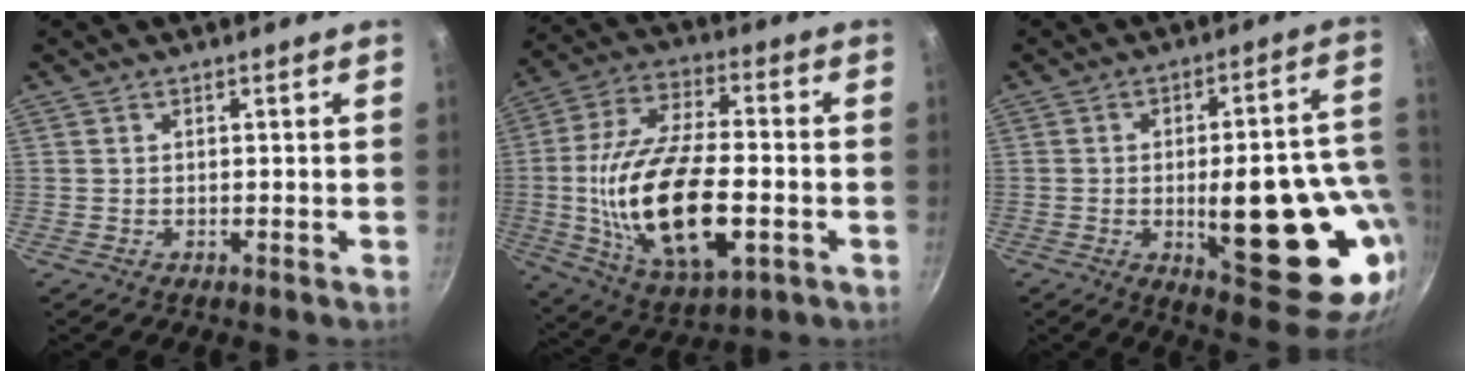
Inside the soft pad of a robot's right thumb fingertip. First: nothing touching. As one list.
[{"total": 22.8, "force": [-4.0, 10.6, 19.8], "torque": [-0.370, 0.013, -0.068]}, {"total": 25.2, "force": [-4.5, 9.2, 23.1], "torque": [-0.263, 0.002, -0.048]}]